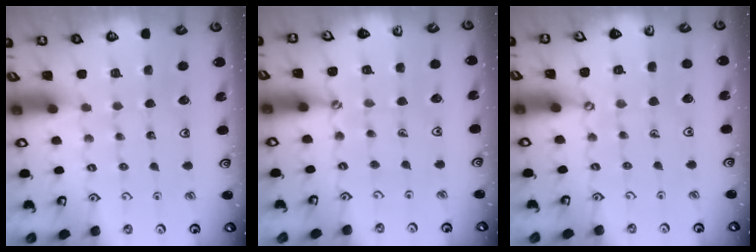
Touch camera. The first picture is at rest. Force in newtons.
{"total": 1.6, "press": 1.6, "slide": 0.5}
{"total": 3.1, "press": 3.1, "slide": 0.3}